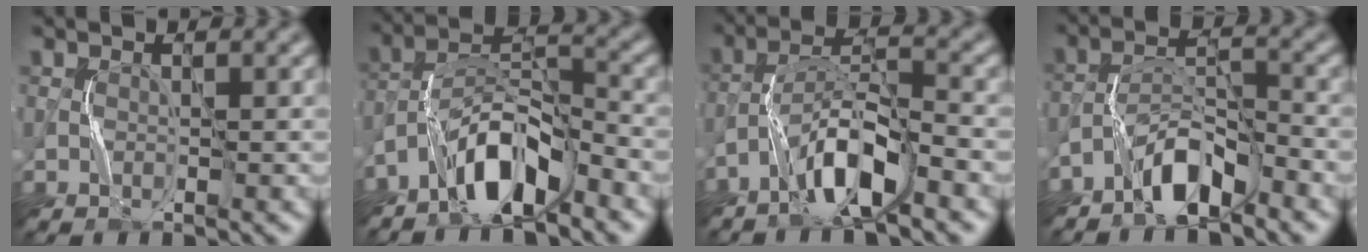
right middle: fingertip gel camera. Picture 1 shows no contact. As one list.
[{"total": 6.9, "force": [-5.0, 2.0, 4.4], "torque": [-0.081, 0.010, -0.095]}, {"total": 6.4, "force": [-4.1, 1.2, 4.8], "torque": [-0.090, 0.013, -0.078]}, {"total": 5.0, "force": [-3.8, 1.5, 2.9], "torque": [-0.050, 0.009, -0.075]}]